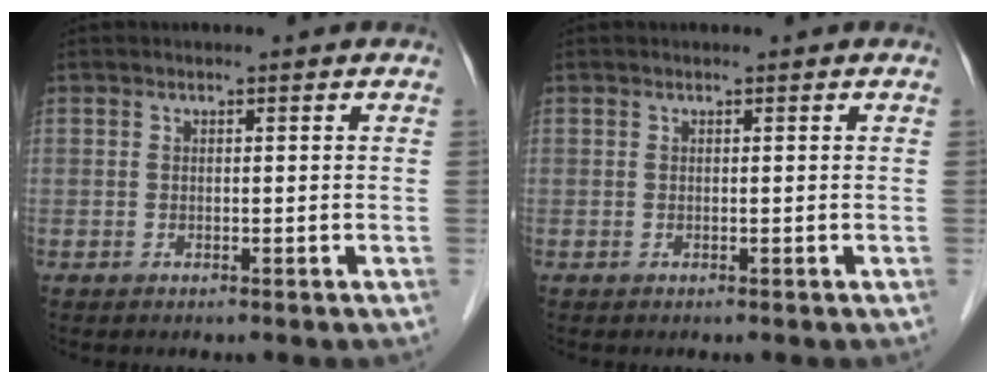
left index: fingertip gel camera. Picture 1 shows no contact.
{"total": 0.0}